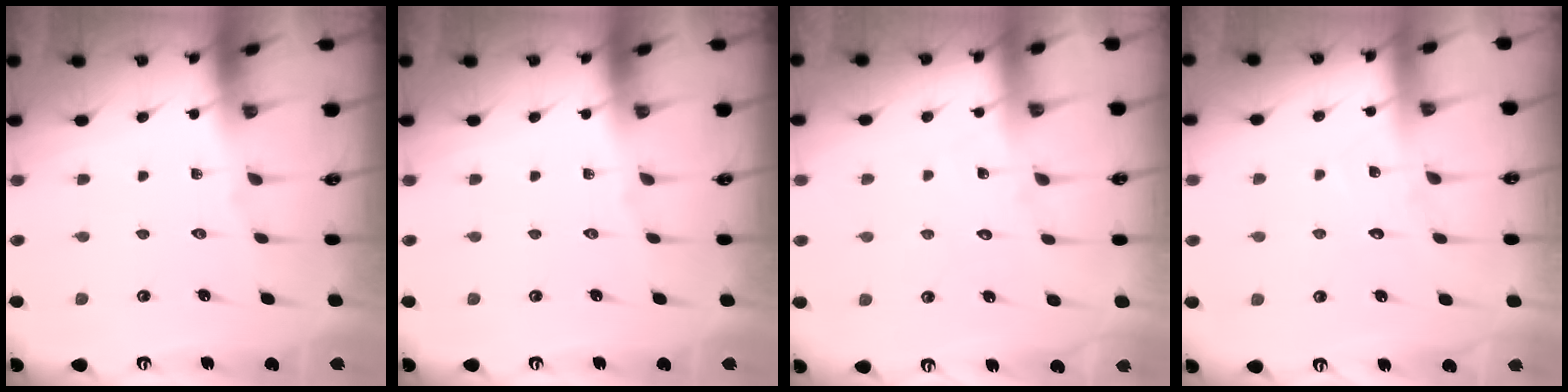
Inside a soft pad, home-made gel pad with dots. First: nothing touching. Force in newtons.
{"total": 0.0}
{"total": 5.2, "press": 5.1, "slide": 0.5}
{"total": 5.7, "press": 5.7, "slide": 0.6}